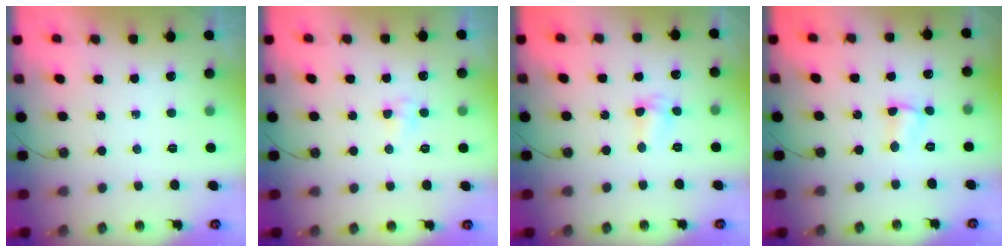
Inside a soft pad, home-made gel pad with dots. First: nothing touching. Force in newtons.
{"total": 3.6, "press": 3.5, "slide": 0.4}
{"total": 2.6, "press": 2.6, "slide": 0.6}
{"total": 1.5, "press": 1.4, "slide": 0.5}